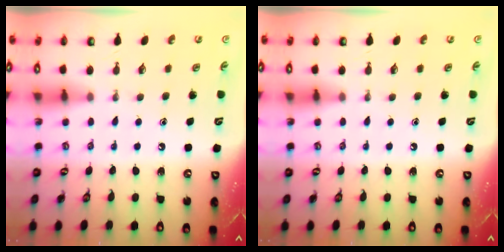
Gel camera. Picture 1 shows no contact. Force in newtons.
{"total": 0.0}